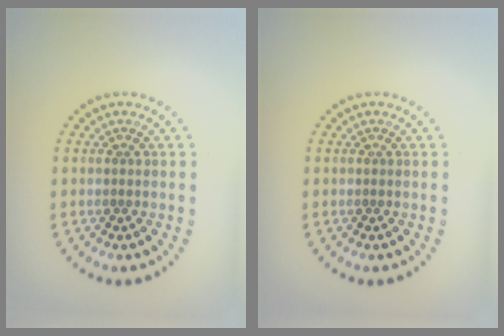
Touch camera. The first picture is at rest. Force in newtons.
{"total": 0.0}